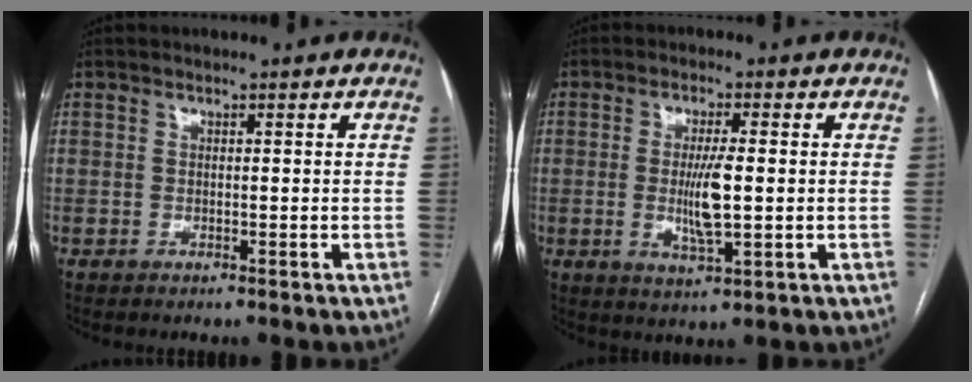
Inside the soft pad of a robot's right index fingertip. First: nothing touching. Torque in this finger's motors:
{"motor_torque": [1.11, -0.07, 0.61, 0.15]}